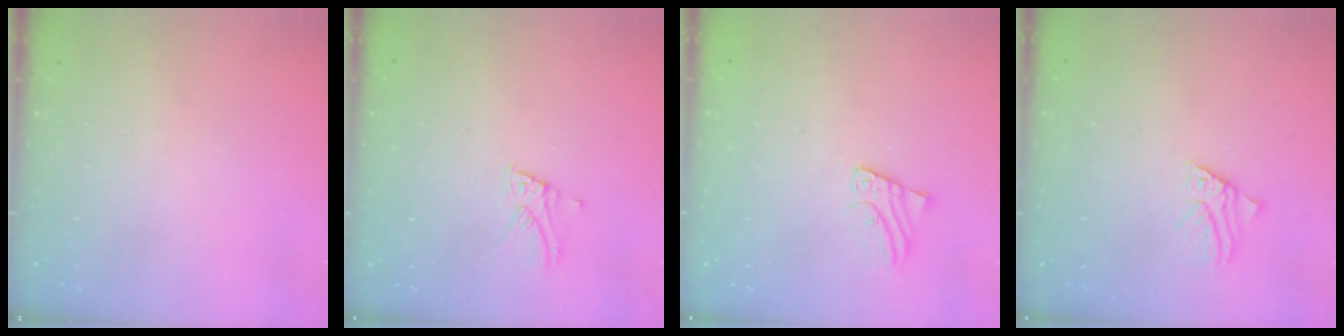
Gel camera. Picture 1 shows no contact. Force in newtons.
{"total": 3.7, "press": 3.7, "slide": 0.3}
{"total": 2.1, "press": 2.1, "slide": 0.0}
{"total": 1.2, "press": 1.2, "slide": 0.1}